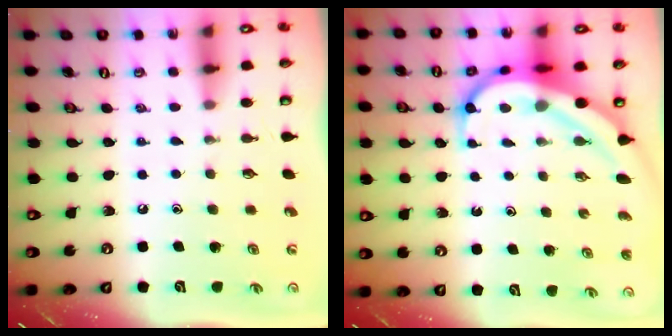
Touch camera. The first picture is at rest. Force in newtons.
{"total": 10.3, "press": 10.2, "slide": 1.3}